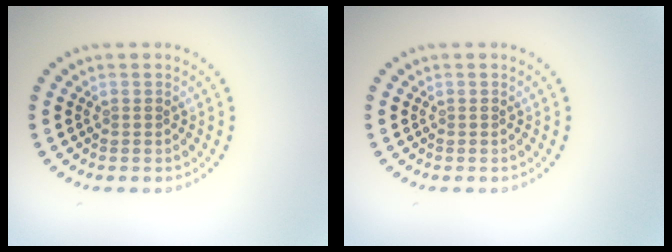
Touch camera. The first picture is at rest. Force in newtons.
{"total": 0.0}